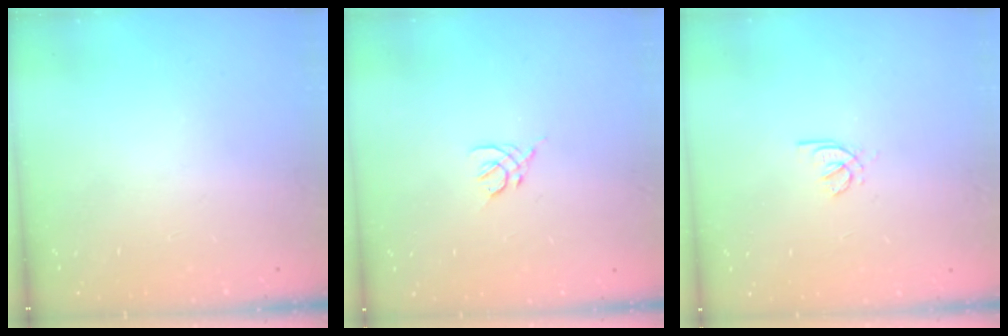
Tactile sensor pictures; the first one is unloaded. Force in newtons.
{"total": 2.2, "press": 2.1, "slide": 0.6}
{"total": 2.1, "press": 2.1, "slide": 0.6}